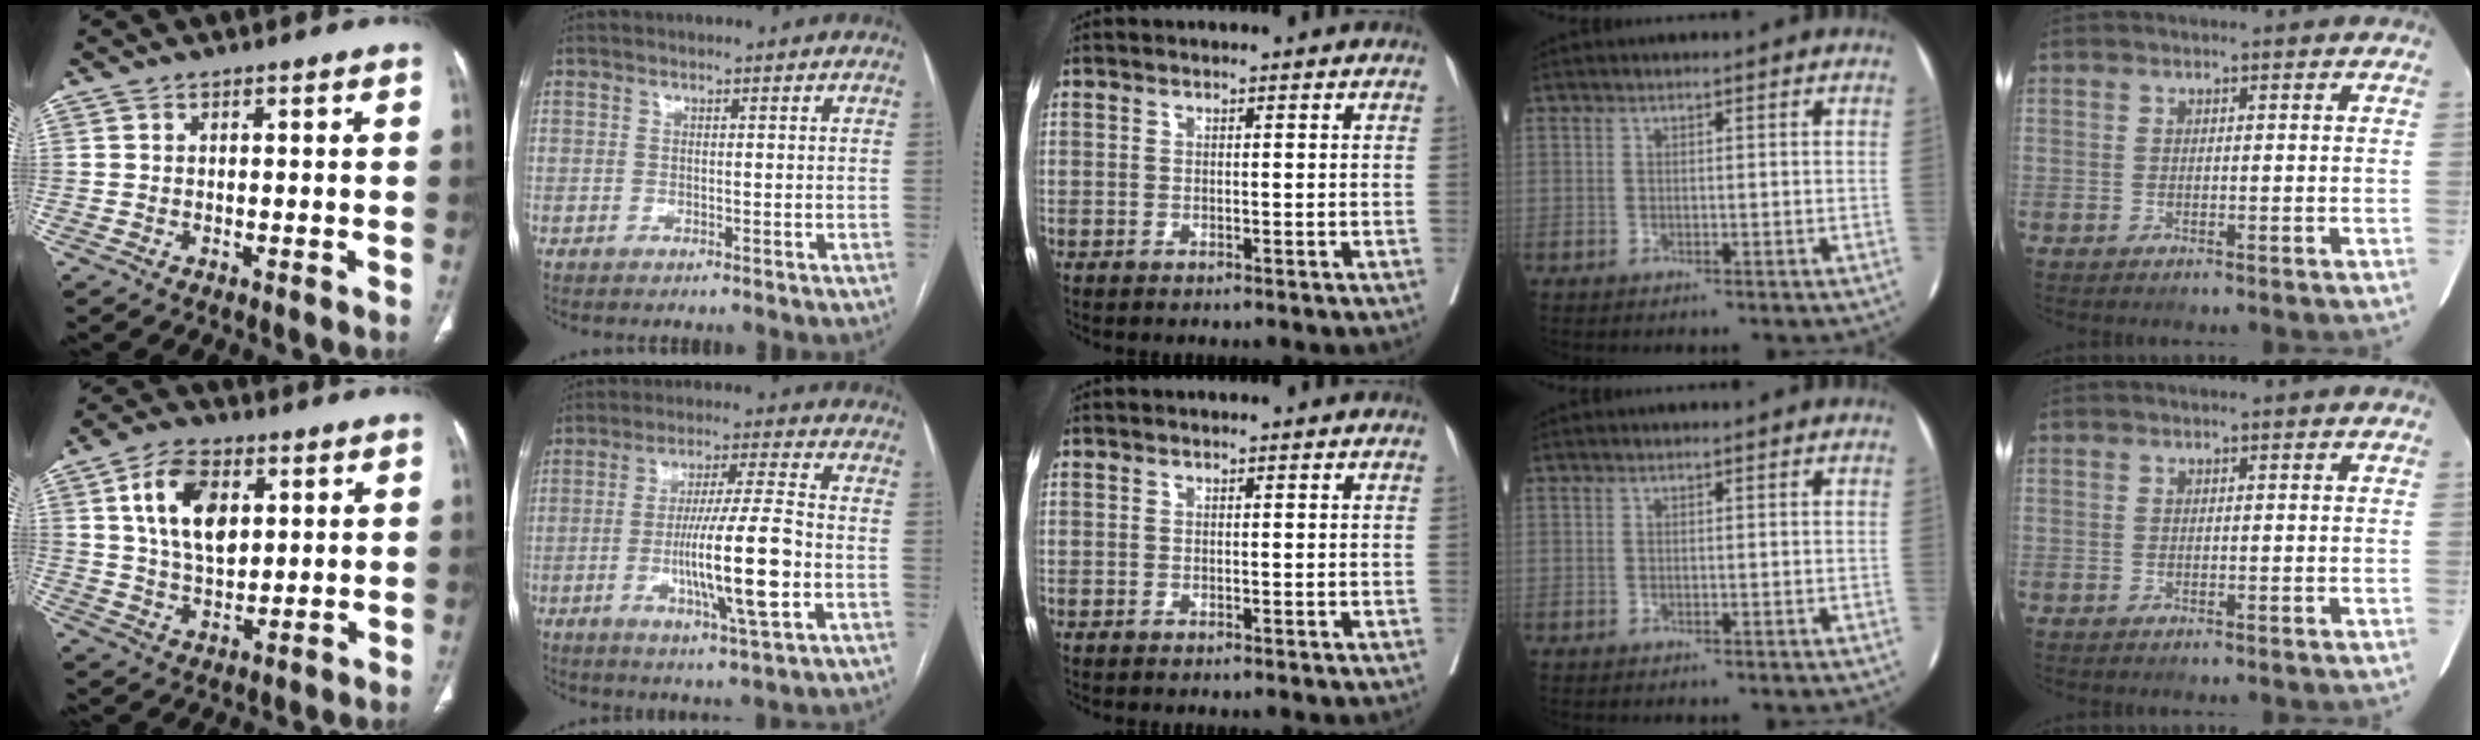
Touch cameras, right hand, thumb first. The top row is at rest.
{"thumb": {"total": 12.4, "force": [3.9, 7.5, 9.1], "torque": [-0.143, -0.009, 0.072]}, "index": {"total": 13.6, "force": [-3.2, 0.2, 13.2], "torque": [-0.237, -0.010, -0.057]}}